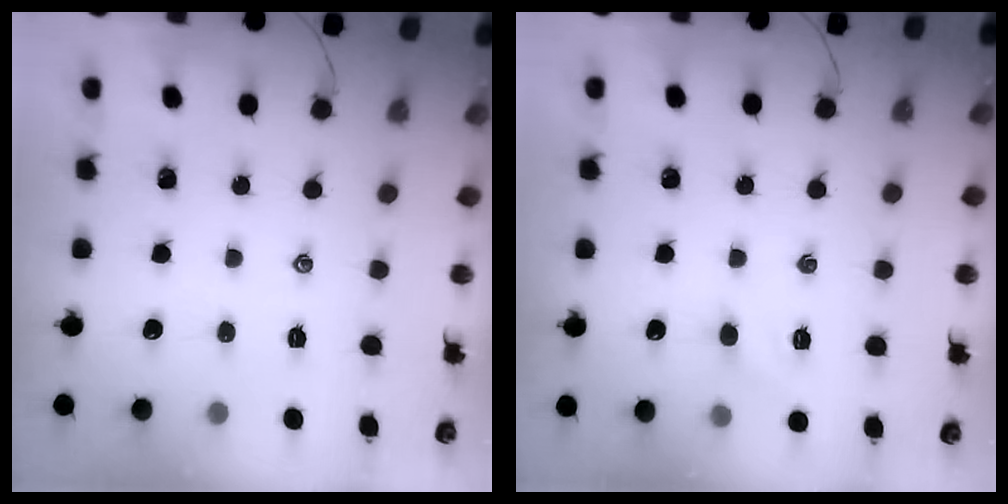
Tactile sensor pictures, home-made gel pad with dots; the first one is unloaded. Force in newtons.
{"total": 3.1, "press": 3.0, "slide": 1.0}